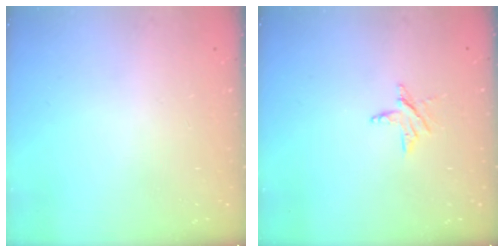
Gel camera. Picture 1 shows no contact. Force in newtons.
{"total": 4.6, "press": 4.6, "slide": 0.3}